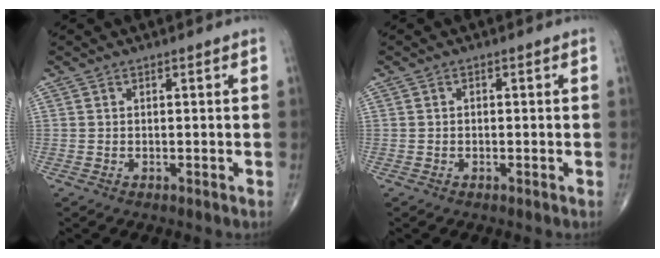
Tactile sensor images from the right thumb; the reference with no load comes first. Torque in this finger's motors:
{"motor_torque": [-0.42, -0.26, -0.07, 0.24, -0.06]}